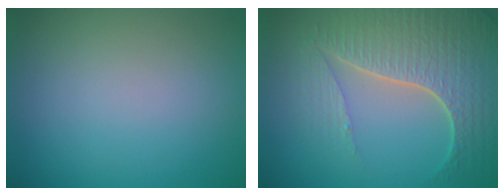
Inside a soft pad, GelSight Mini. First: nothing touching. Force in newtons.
{"total": 7.3, "press": 5.5, "slide": 4.8}